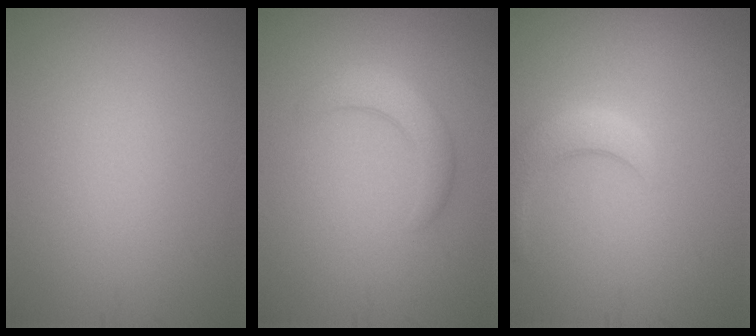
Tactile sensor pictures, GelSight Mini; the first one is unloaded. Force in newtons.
{"total": 2.9, "press": 2.9, "slide": 0.1}
{"total": 3.5, "press": 3.5, "slide": 0.4}